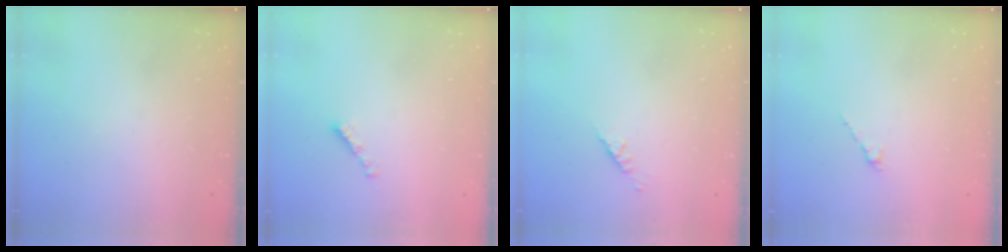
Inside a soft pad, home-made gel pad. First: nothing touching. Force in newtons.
{"total": 2.1, "press": 2.0, "slide": 0.7}
{"total": 2.5, "press": 2.4, "slide": 0.7}
{"total": 1.3, "press": 1.2, "slide": 0.5}